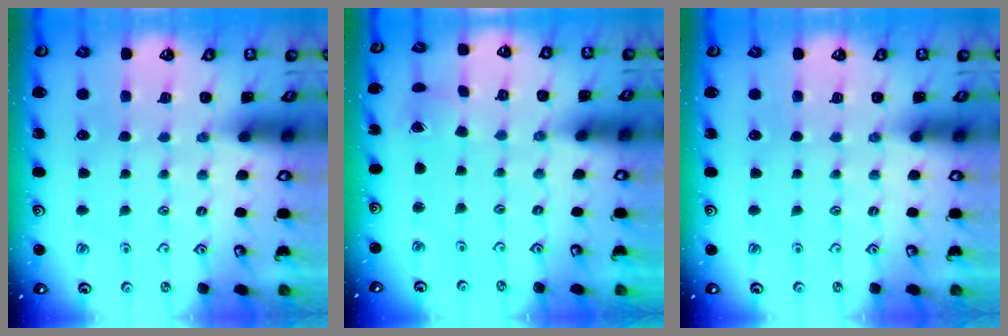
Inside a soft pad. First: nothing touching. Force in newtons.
{"total": 1.0, "press": 1.0, "slide": 0.1}
{"total": 0.0}